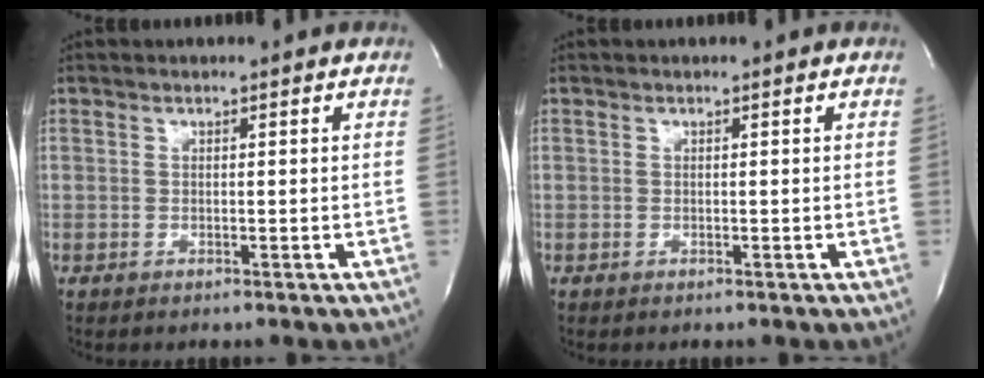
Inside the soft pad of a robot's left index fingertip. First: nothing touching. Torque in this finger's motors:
{"motor_torque": [0.00, 0.00, 0.00, -0.01]}